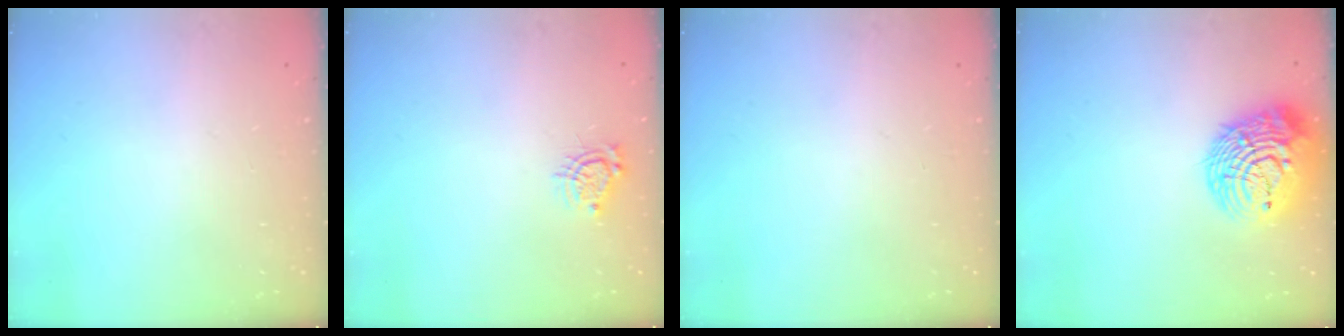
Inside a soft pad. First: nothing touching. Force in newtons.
{"total": 7.0, "press": 6.9, "slide": 0.5}
{"total": 0.0}
{"total": 16.8, "press": 16.6, "slide": 2.7}